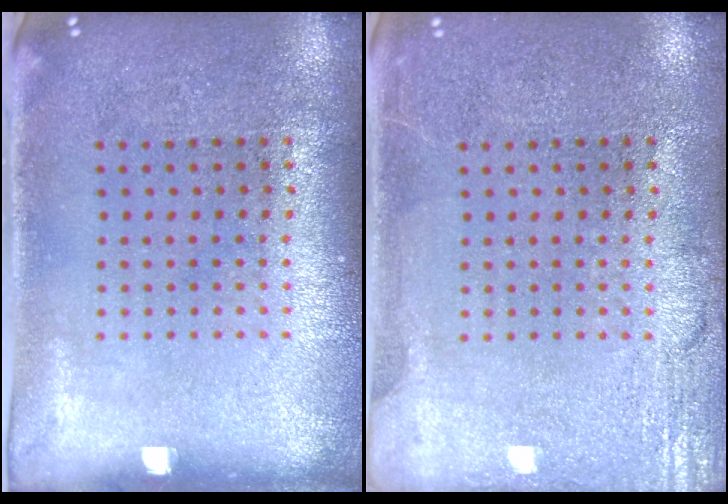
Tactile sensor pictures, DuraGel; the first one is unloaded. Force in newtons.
{"total": 2.7, "press": 2.7, "slide": 0.3}